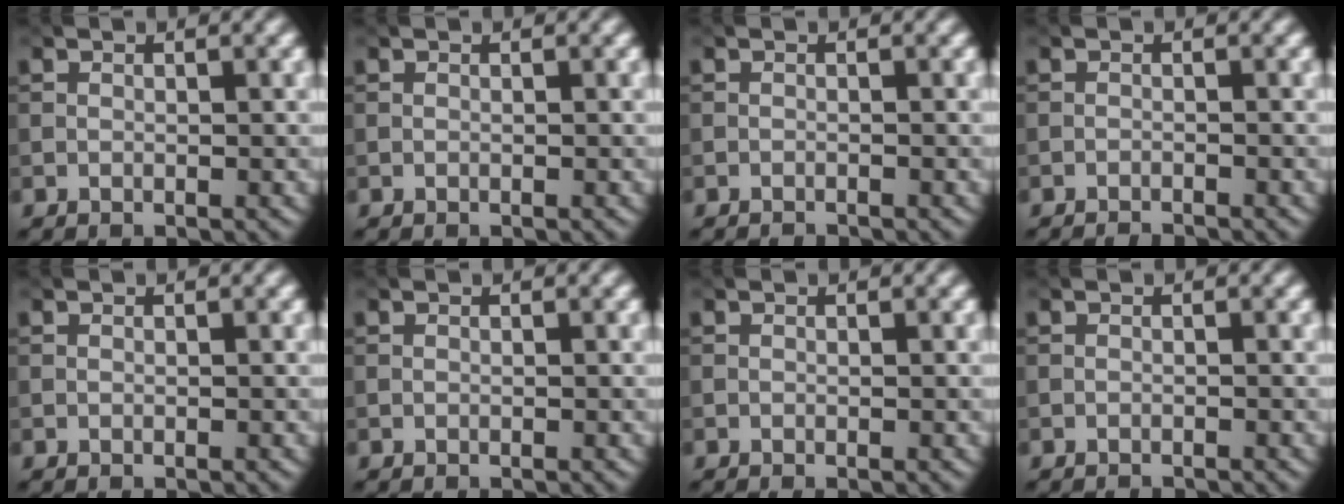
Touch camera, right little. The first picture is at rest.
{"total": 0.0}
{"total": 0.9, "force": [-0.9, 0.1, 0.2], "torque": [0.003, -0.001, -0.017]}
{"total": 1.8, "force": [-1.6, 0.2, 0.6], "torque": [-0.007, 0.001, -0.028]}
{"total": 0.0}
{"total": 0.0}
{"total": 0.0}
{"total": 1.0, "force": [-1.0, 0.1, 0.2], "torque": [0.004, -0.001, -0.016]}